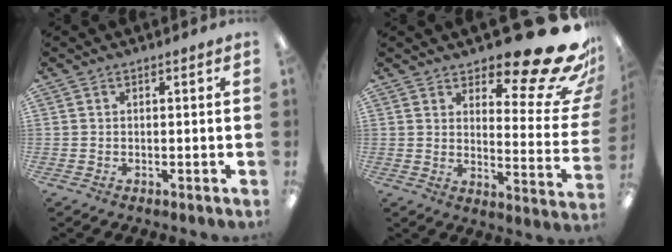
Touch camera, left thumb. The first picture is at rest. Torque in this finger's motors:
{"motor_torque": [0.37, 0.42, -0.04, -0.34, 0.05]}